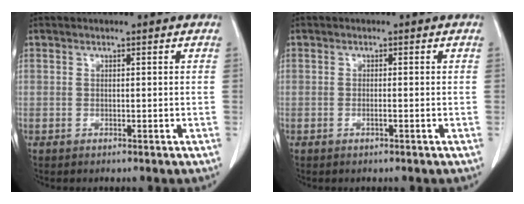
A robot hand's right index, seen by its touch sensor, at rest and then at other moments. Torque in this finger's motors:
{"motor_torque": [-0.04, -0.08, -0.07, -0.01]}